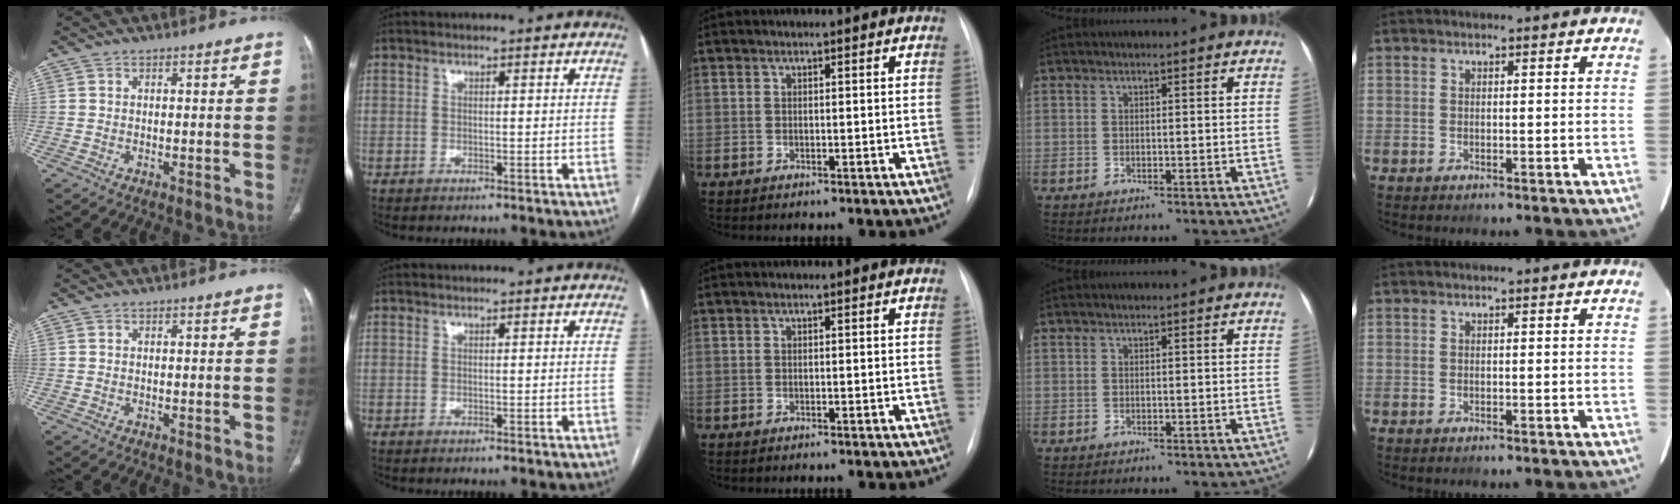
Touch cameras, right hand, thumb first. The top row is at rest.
{}